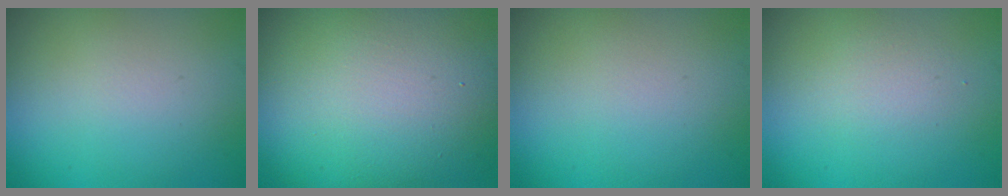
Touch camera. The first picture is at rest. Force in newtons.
{"total": 17.9, "press": 17.8, "slide": 1.3}
{"total": 0.0}
{"total": 1.6, "press": 1.6, "slide": 0.0}